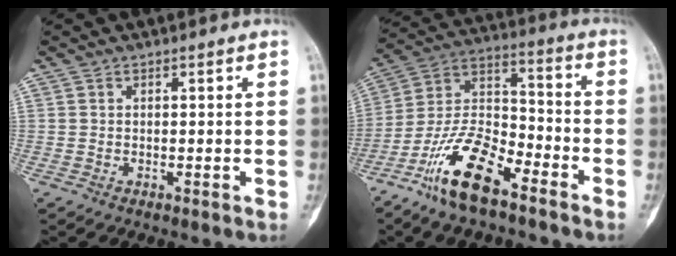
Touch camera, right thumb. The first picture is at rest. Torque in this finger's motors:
{"motor_torque": [0.39, 0.37, 1.62, -1.10, 0.14]}